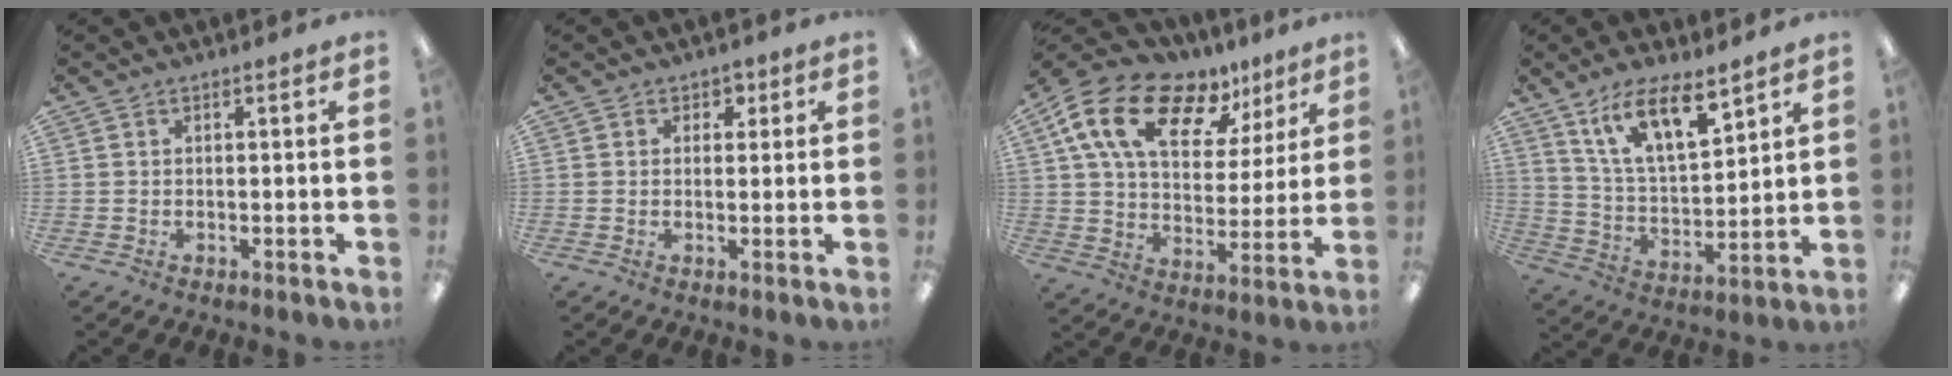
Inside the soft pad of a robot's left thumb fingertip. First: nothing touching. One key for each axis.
{"total": 1.9, "fx": 0.6, "fy": 1.8, "fz": 0.1, "tx": 0.015, "ty": -0.001, "tz": 0.006}
{"total": 18.8, "fx": 11.4, "fy": 10.3, "fz": 10.8, "tx": -0.199, "ty": -0.056, "tz": 0.204}
{"total": 13.6, "fx": 9.5, "fy": 4.8, "fz": 8.5, "tx": -0.154, "ty": -0.046, "tz": 0.168}